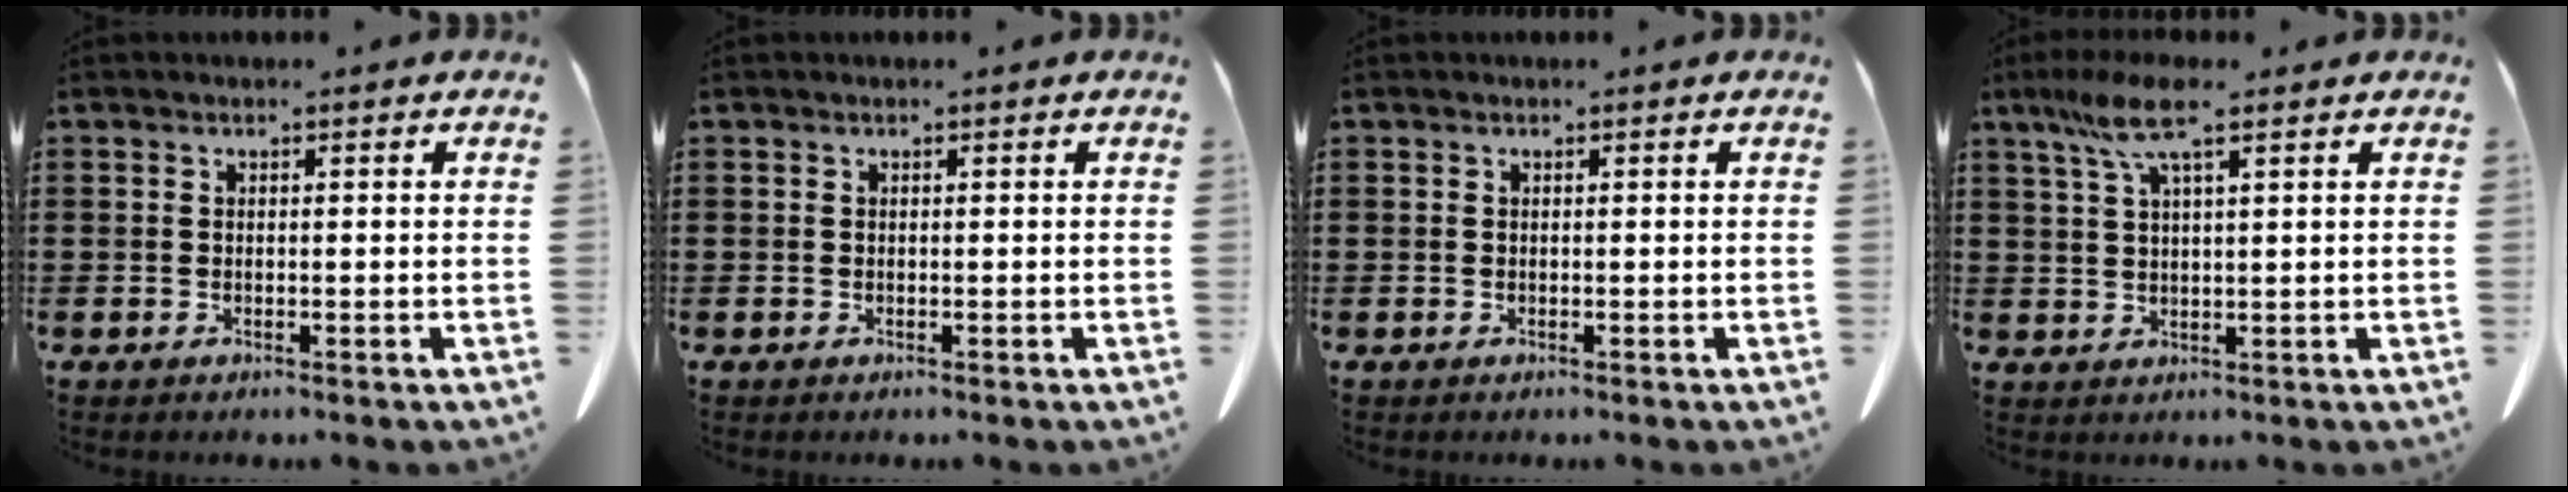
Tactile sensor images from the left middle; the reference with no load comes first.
{"total": 0.0}
{"total": 0.0}
{"total": 7.0, "force": [4.1, 1.1, 5.6], "torque": [-0.117, 0.002, 0.072]}